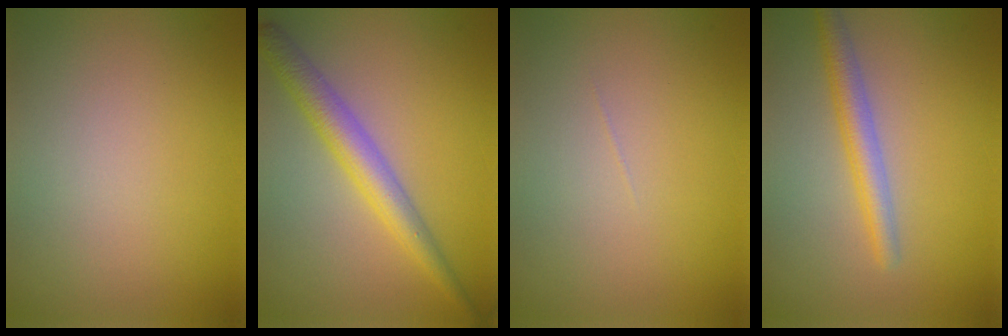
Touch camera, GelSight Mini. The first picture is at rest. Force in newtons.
{"total": 4.0, "press": 4.0, "slide": 0.1}
{"total": 0.0}
{"total": 2.8, "press": 2.8, "slide": 0.1}